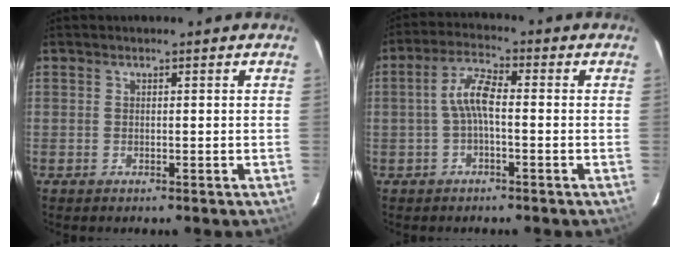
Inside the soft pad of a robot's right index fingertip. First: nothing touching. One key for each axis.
{"total": 5.1, "fx": -0.8, "fy": 1.6, "fz": 4.8, "tx": -0.104, "ty": 0.017, "tz": -0.016}